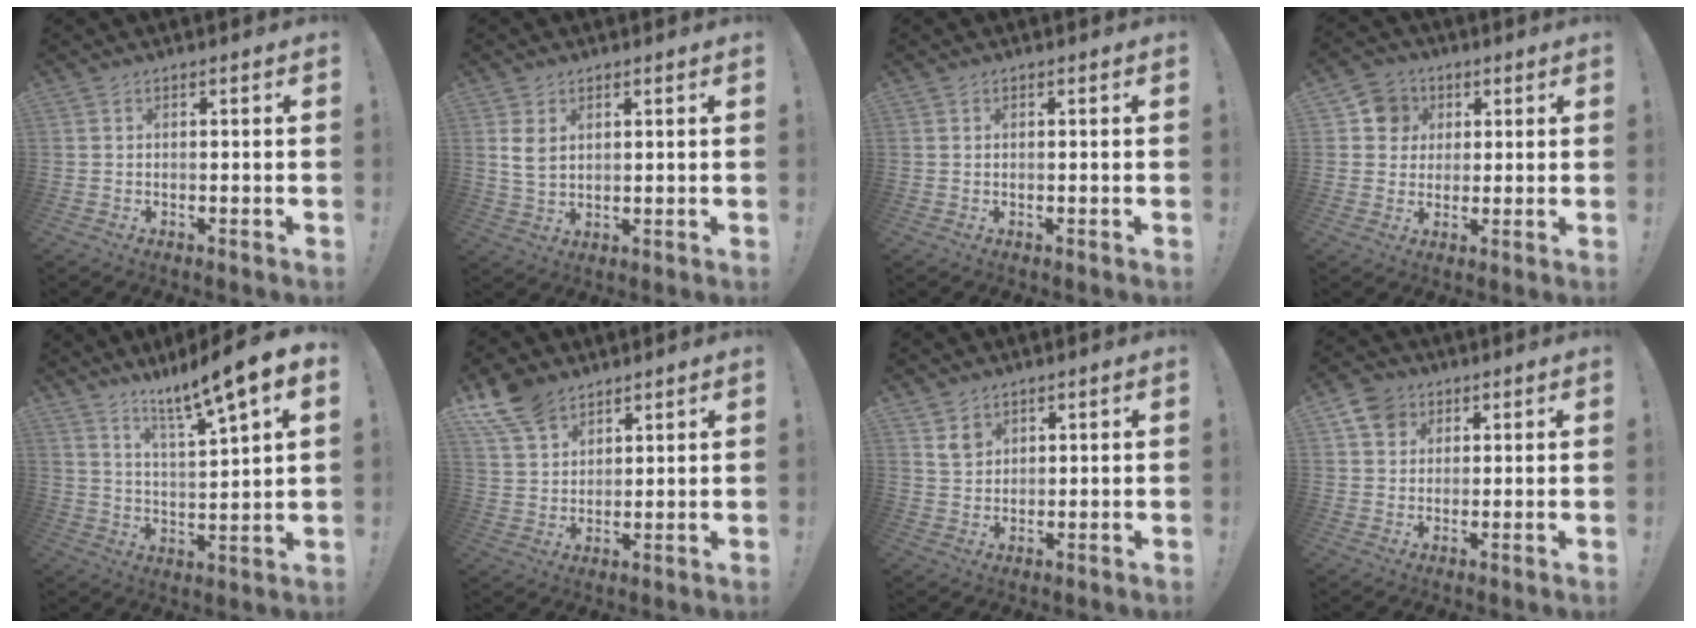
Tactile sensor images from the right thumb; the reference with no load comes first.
{"total": 5.4, "force": [2.1, 3.6, 3.5], "torque": [-0.060, -0.007, 0.038]}
{"total": 0.0}
{"total": 8.2, "force": [2.0, 7.7, 1.7], "torque": [-0.024, -0.004, 0.043]}
{"total": 11.1, "force": [8.2, 0.1, 7.4], "torque": [-0.126, -0.066, 0.125]}
{"total": 10.5, "force": [7.8, 6.0, 3.8], "torque": [-0.087, -0.039, 0.156]}
{"total": 4.8, "force": [3.2, 3.2, 1.4], "torque": [-0.016, -0.016, 0.061]}
{"total": 6.8, "force": [3.4, 5.5, 2.0], "torque": [-0.042, -0.010, 0.070]}